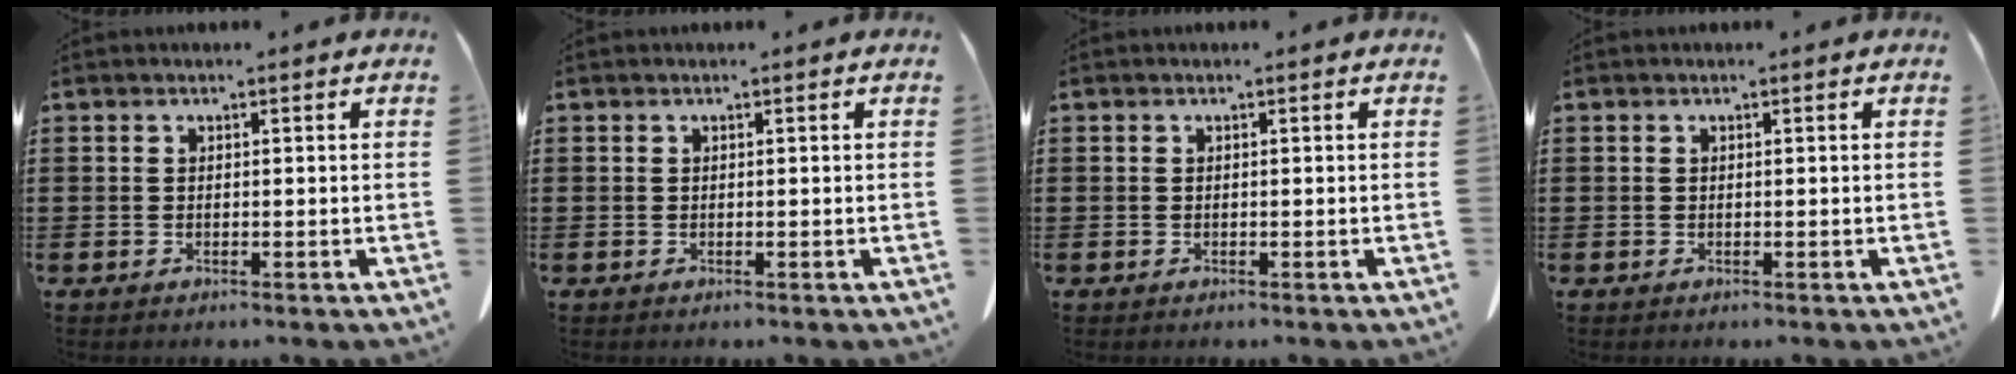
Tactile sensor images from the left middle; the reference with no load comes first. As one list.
[{"total": 0.0}, {"total": 0.0}, {"total": 0.0}]